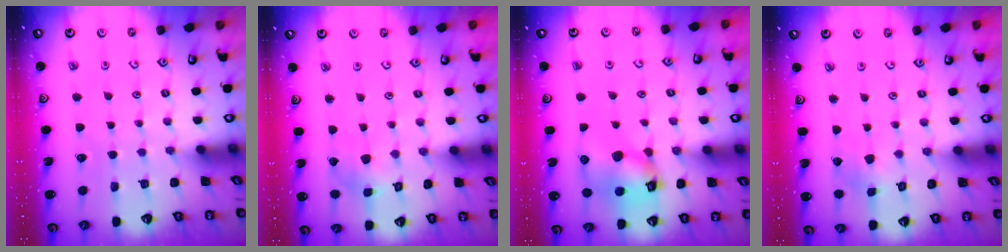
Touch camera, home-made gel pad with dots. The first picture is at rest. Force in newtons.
{"total": 2.8, "press": 2.8, "slide": 0.1}
{"total": 11.0, "press": 10.9, "slide": 1.6}
{"total": 2.0, "press": 2.0, "slide": 0.3}